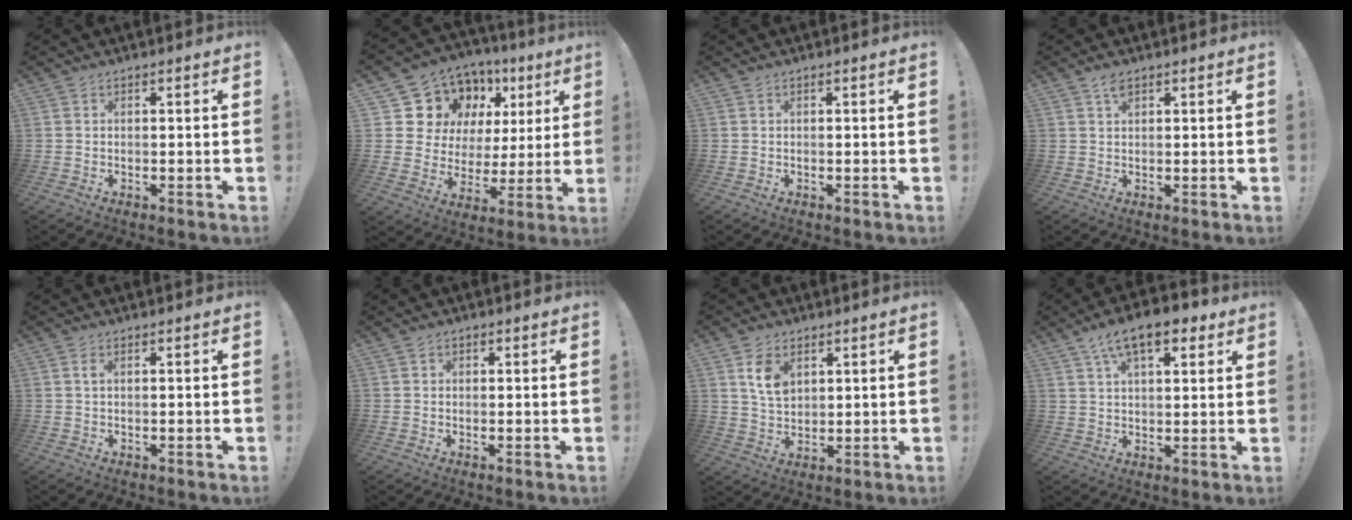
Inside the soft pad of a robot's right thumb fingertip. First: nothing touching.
{"total": 12.2, "force": [7.6, 8.9, 3.1], "torque": [-0.055, -0.066, 0.156]}
{"total": 0.0}
{"total": 2.5, "force": [1.8, 1.2, 1.3], "torque": [-0.015, -0.005, 0.029]}
{"total": 1.3, "force": [0.4, 0.4, 1.1], "torque": [-0.019, 0.001, 0.005]}
{"total": 1.0, "force": [0.1, 1.0, 0.3], "torque": [-0.001, 0.002, 0.002]}
{"total": 8.1, "force": [3.8, 5.4, 4.7], "torque": [-0.066, -0.014, 0.070]}
{"total": 12.0, "force": [6.5, 5.3, 8.5], "torque": [-0.133, -0.016, 0.114]}